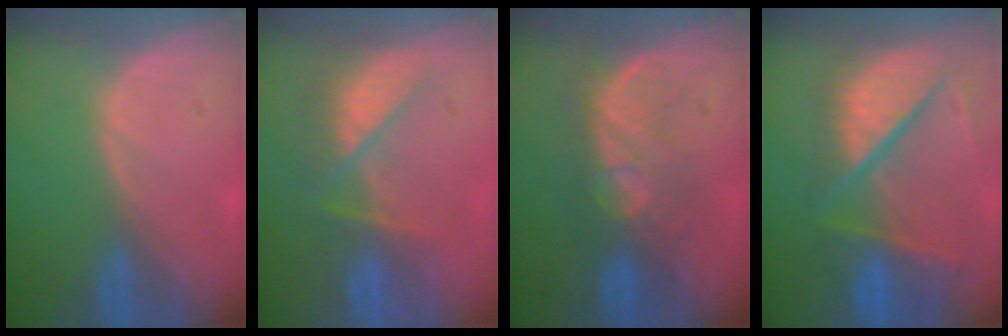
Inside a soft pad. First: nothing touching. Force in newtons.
{"total": 8.1, "press": 7.1, "slide": 4.0}
{"total": 7.6, "press": 7.3, "slide": 2.1}
{"total": 11.7, "press": 9.7, "slide": 6.4}